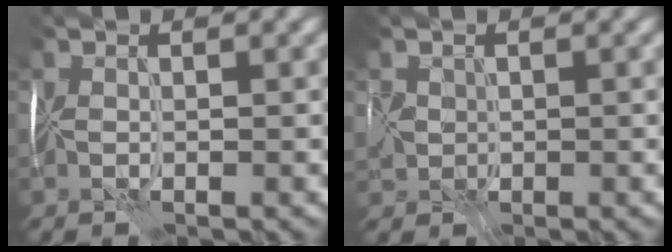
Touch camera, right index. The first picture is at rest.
{"total": 1.7, "force": [-0.4, 1.6, -0.3], "torque": [-0.012, 0.006, 0.004]}